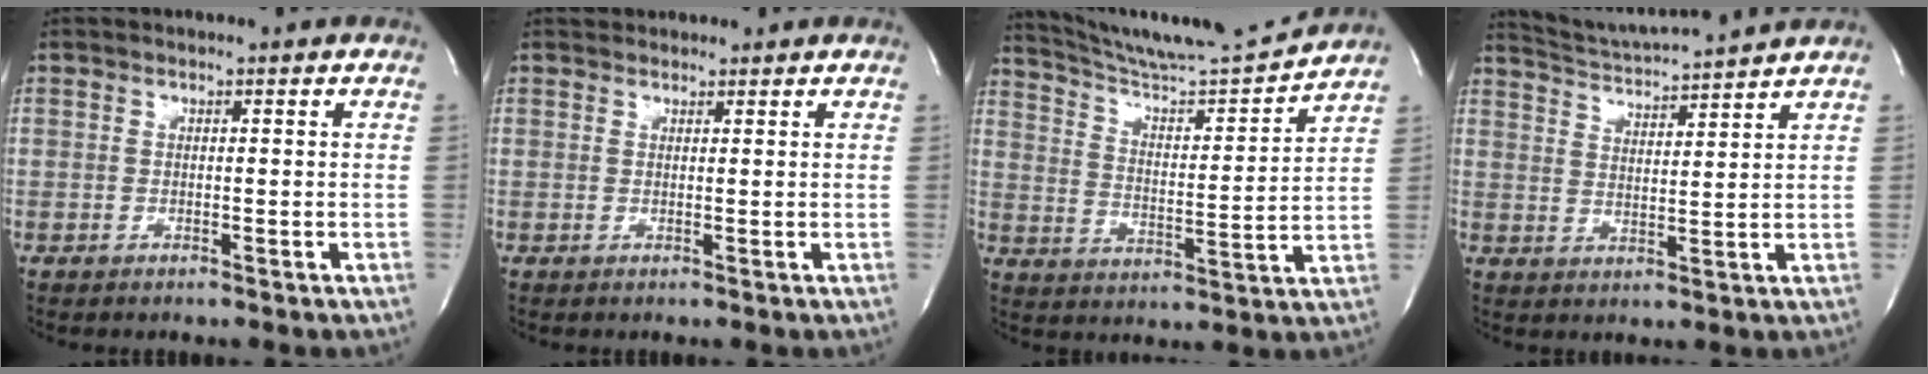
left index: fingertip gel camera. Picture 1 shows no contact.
{"total": 2.8, "force": [2.6, 0.9, 0.2], "torque": [0.001, 0.026, 0.038]}
{"total": 15.0, "force": [14.5, -1.0, 4.0], "torque": [-0.077, -0.035, 0.230]}
{"total": 9.9, "force": [9.5, -0.9, 2.5], "torque": [-0.056, 0.010, 0.158]}